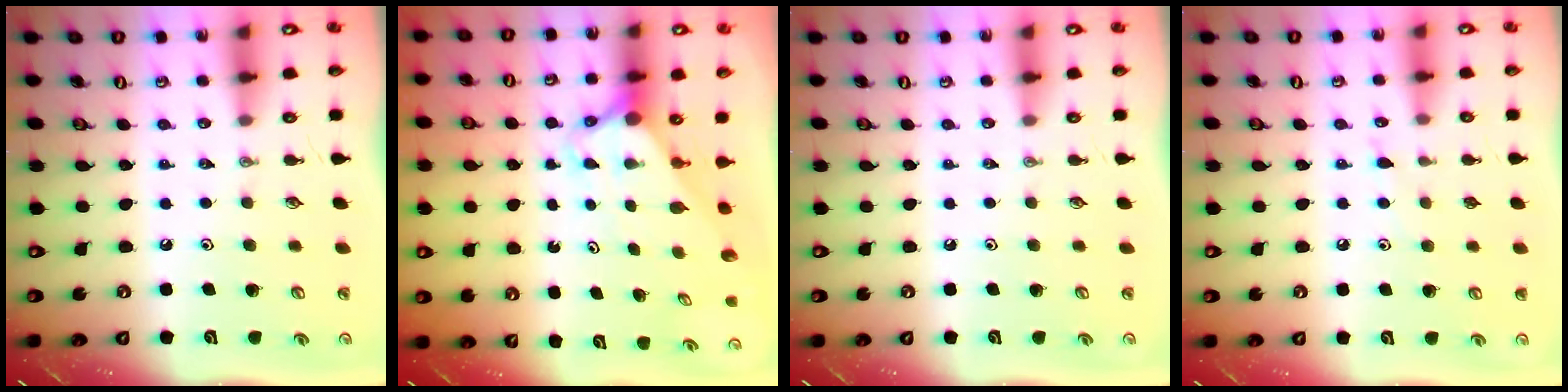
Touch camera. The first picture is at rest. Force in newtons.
{"total": 2.8, "press": 2.8, "slide": 0.2}
{"total": 0.0}
{"total": 4.9, "press": 4.8, "slide": 0.5}